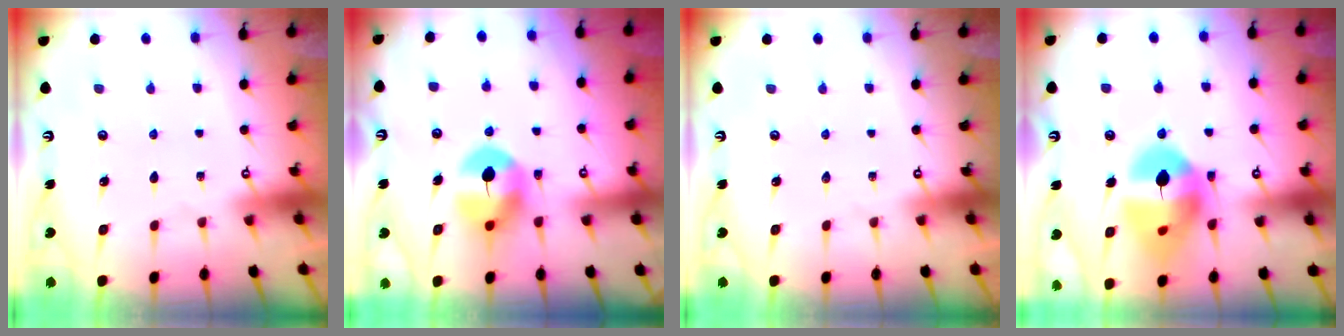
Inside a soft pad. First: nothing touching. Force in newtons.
{"total": 8.5, "press": 8.5, "slide": 1.0}
{"total": 0.0}
{"total": 15.5, "press": 15.4, "slide": 1.8}